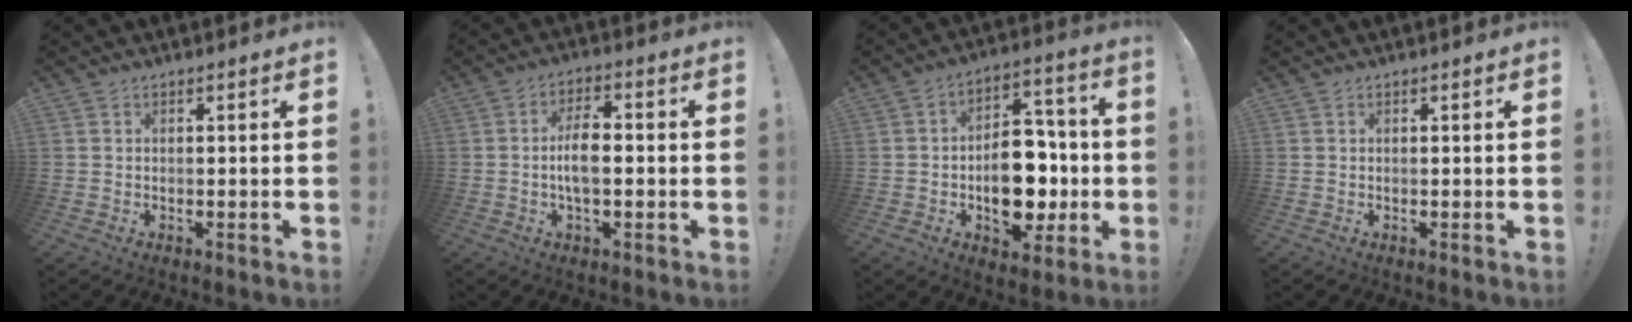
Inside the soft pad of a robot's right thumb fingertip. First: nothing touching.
{"total": 8.2, "force": [-1.0, 3.6, 7.3], "torque": [-0.134, 0.003, -0.023]}
{"total": 17.4, "force": [-3.7, 11.6, 12.4], "torque": [-0.162, 0.024, -0.053]}
{"total": 0.0}